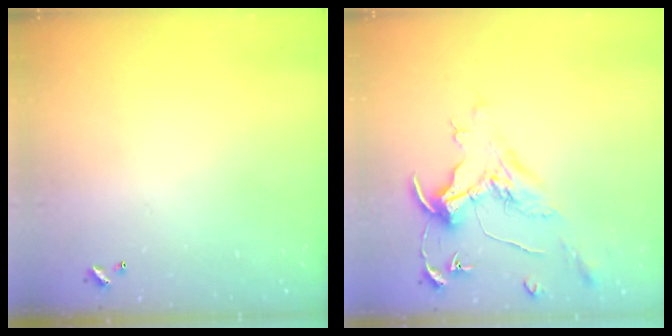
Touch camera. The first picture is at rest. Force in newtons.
{"total": 1.5, "press": 1.3, "slide": 0.7}